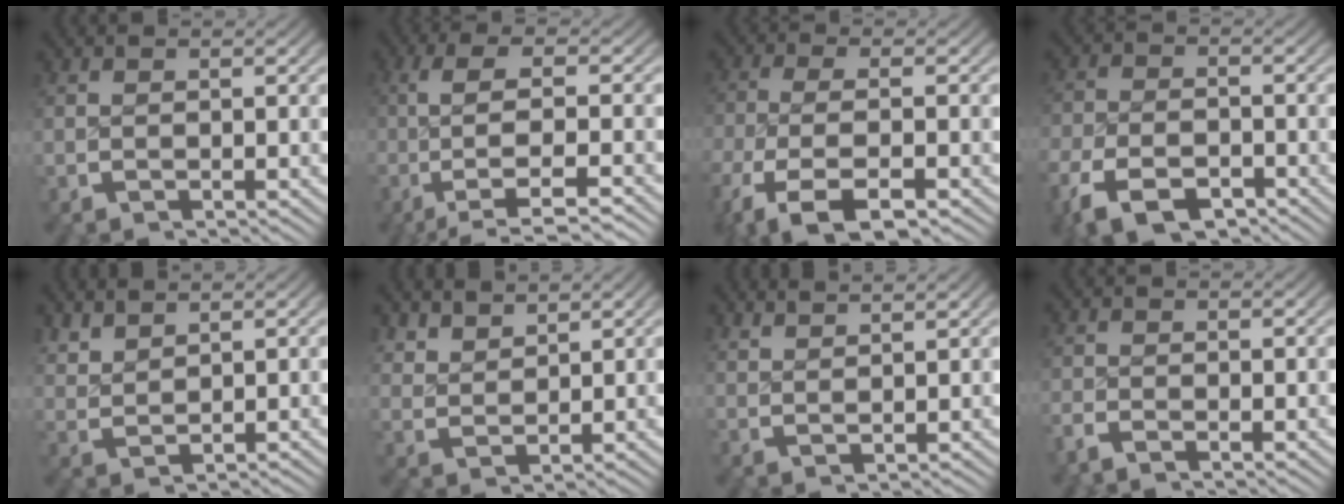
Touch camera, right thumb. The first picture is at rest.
{"total": 8.1, "force": [-1.4, 3.6, 7.2], "torque": [-0.143, -0.009, -0.015]}
{"total": 8.6, "force": [-4.6, 4.0, 6.1], "torque": [-0.147, -0.029, -0.054]}
{"total": 6.0, "force": [-4.1, 3.0, 3.0], "torque": [-0.058, -0.017, -0.063]}
{"total": 2.3, "force": [2.1, 0.7, 0.7], "torque": [-0.013, 0.002, 0.050]}
{"total": 2.6, "force": [2.5, 0.8, 0.5], "torque": [-0.010, -0.001, 0.056]}
{"total": 2.7, "force": [2.6, 0.0, 0.7], "torque": [-0.005, 0.007, 0.051]}
{"total": 1.6, "force": [-1.4, 0.5, 0.5], "torque": [-0.008, -0.002, -0.033]}